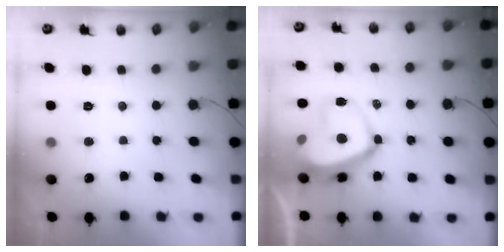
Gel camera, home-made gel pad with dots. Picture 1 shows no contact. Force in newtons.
{"total": 16.1, "press": 16.1, "slide": 1.2}